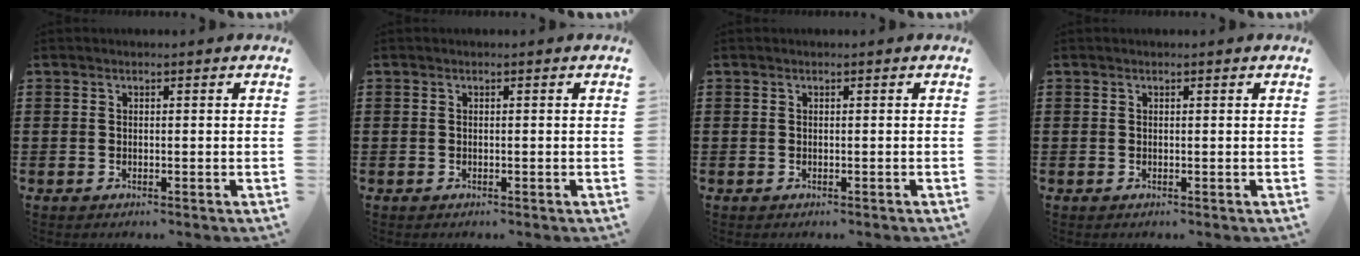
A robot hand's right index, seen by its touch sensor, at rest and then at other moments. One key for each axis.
{"total": 0.0}
{"total": 0.0}
{"total": 0.0}